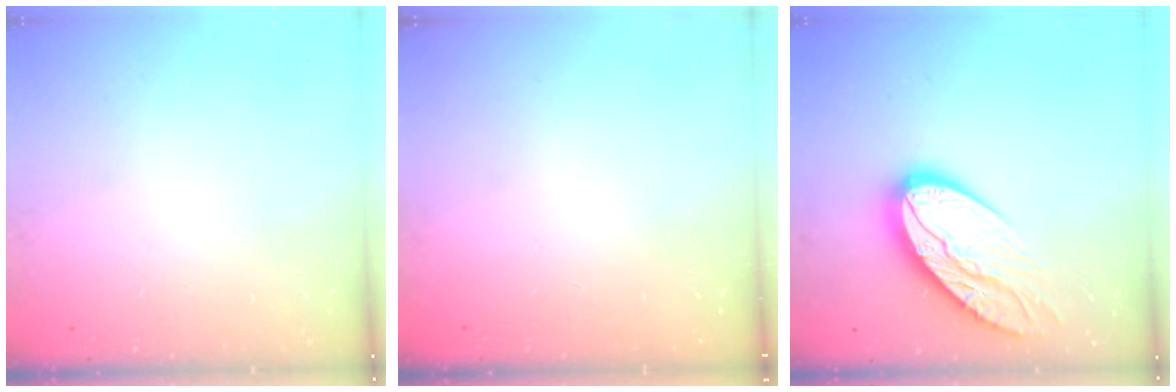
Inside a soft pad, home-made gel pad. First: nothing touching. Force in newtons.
{"total": 0.0}
{"total": 16.6, "press": 16.6, "slide": 1.2}